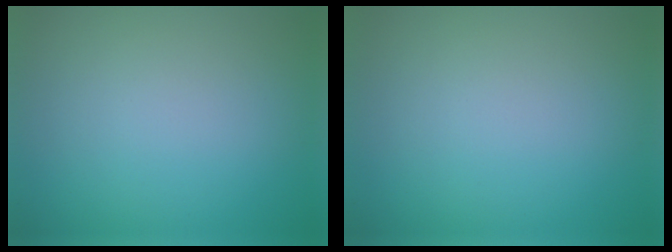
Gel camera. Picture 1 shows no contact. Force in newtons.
{"total": 0.0}